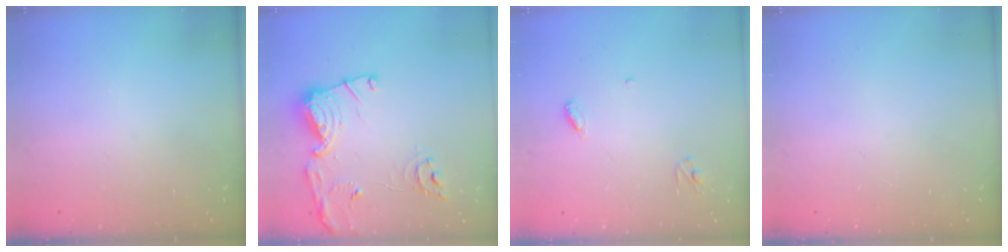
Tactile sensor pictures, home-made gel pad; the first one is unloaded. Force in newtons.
{"total": 15.1, "press": 15.0, "slide": 1.6}
{"total": 3.9, "press": 3.9, "slide": 0.3}
{"total": 0.0}